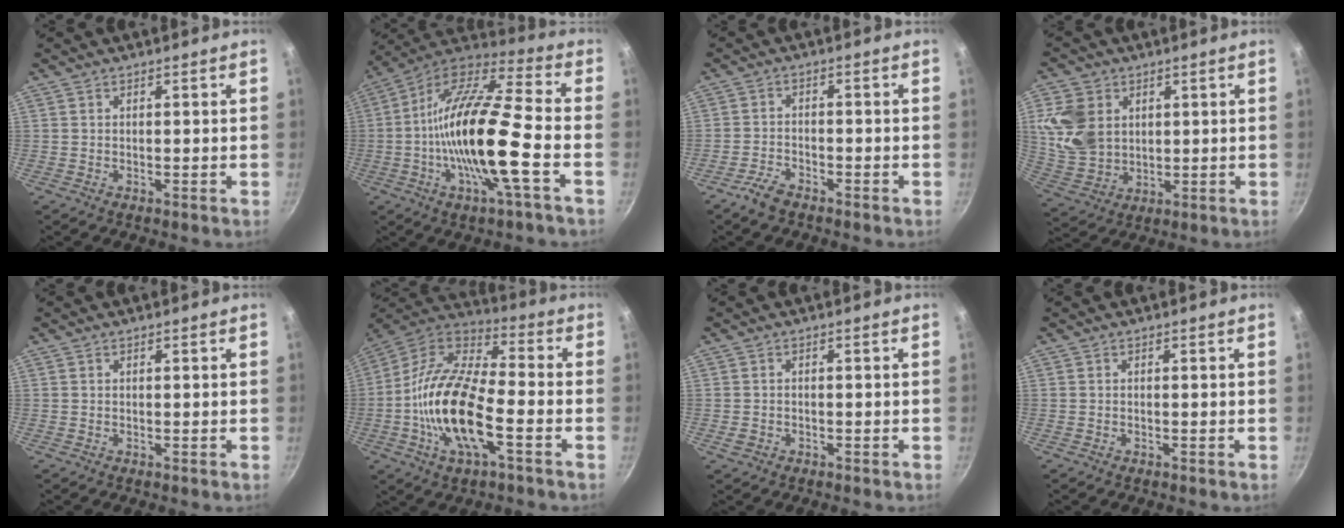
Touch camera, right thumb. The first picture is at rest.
{"total": 21.2, "force": [-4.5, 4.7, 20.2], "torque": [-0.371, 0.030, -0.102]}
{"total": 4.0, "force": [-3.1, 1.6, 2.0], "torque": [-0.043, 0.024, -0.062]}
{"total": 11.7, "force": [3.1, 9.2, 6.6], "torque": [-0.112, -0.013, 0.075]}
{"total": 0.0}
{"total": 19.6, "force": [-5.2, 7.9, 17.2], "torque": [-0.332, 0.038, -0.118]}
{"total": 1.8, "force": [-0.8, 1.4, 0.8], "torque": [-0.016, 0.008, -0.011]}
{"total": 0.0}